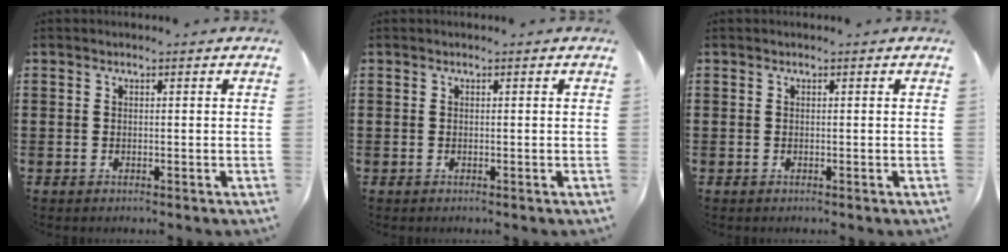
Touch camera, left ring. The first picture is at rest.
{"total": 0.0}
{"total": 0.0}